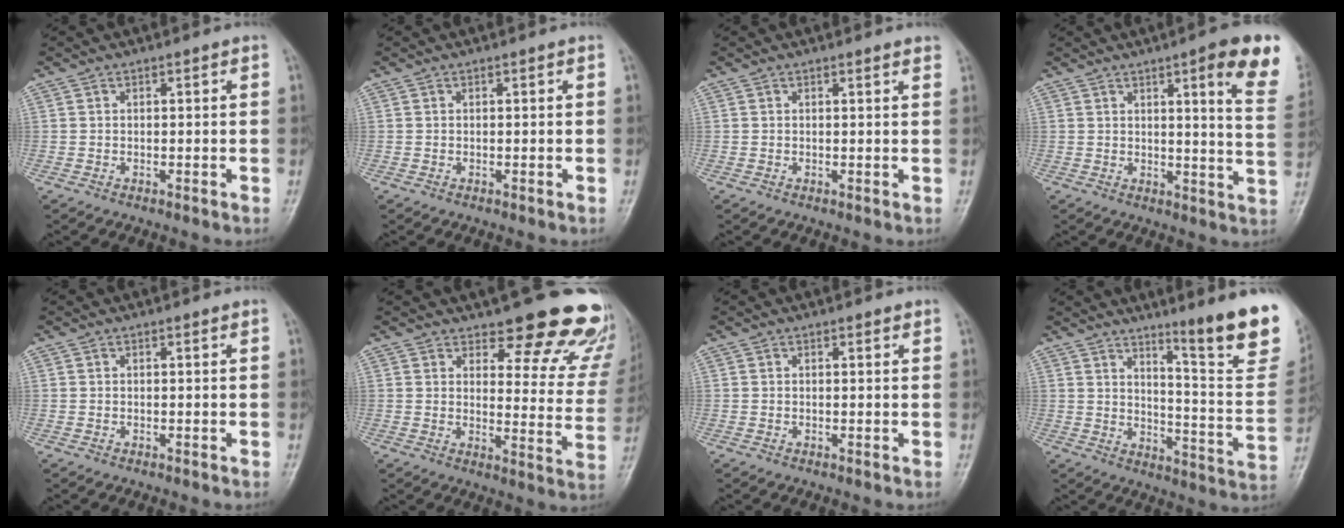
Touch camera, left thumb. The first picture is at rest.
{"total": 0.0}
{"total": 1.2, "force": [1.1, 0.1, 0.4], "torque": [-0.005, -0.005, 0.009]}
{"total": 14.0, "force": [7.4, 2.0, 11.6], "torque": [-0.125, -0.038, 0.082]}
{"total": 0.0}
{"total": 18.7, "force": [15.6, 6.2, 8.3], "torque": [-0.044, -0.115, 0.171]}
{"total": 0.6, "force": [0.5, 0.2, 0.3], "torque": [-0.007, -0.003, 0.005]}
{"total": 18.7, "force": [11.8, 2.1, 14.4], "torque": [-0.152, -0.085, 0.166]}